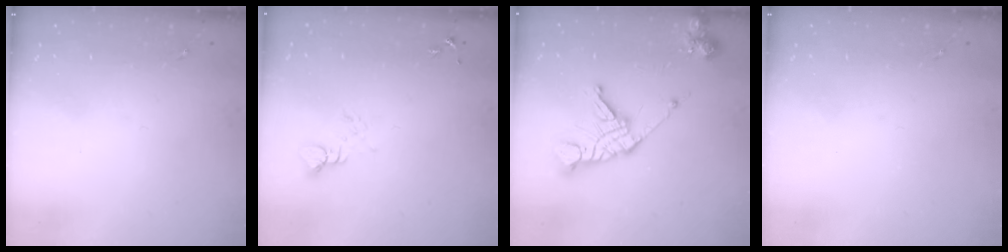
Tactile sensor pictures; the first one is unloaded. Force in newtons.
{"total": 3.8, "press": 3.8, "slide": 0.2}
{"total": 16.3, "press": 16.2, "slide": 1.8}
{"total": 0.0}